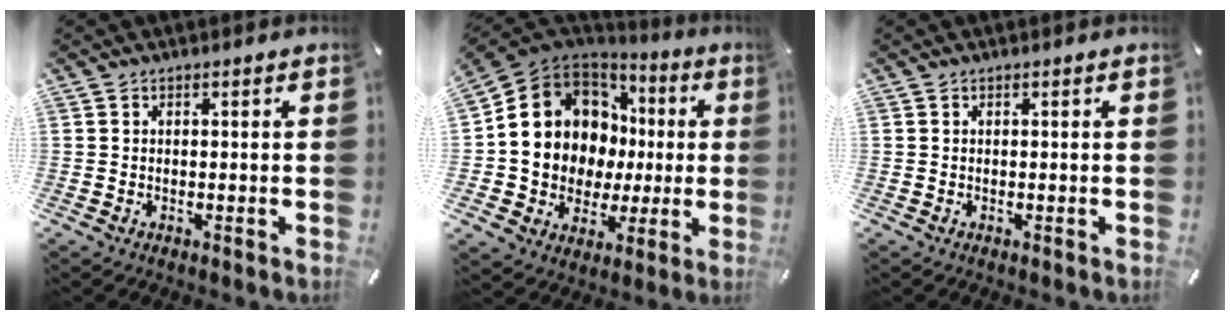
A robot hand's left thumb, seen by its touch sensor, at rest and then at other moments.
{"total": 13.4, "force": [2.9, 12.0, 5.2], "torque": [-0.106, -0.044, 0.072]}
{"total": 0.0}